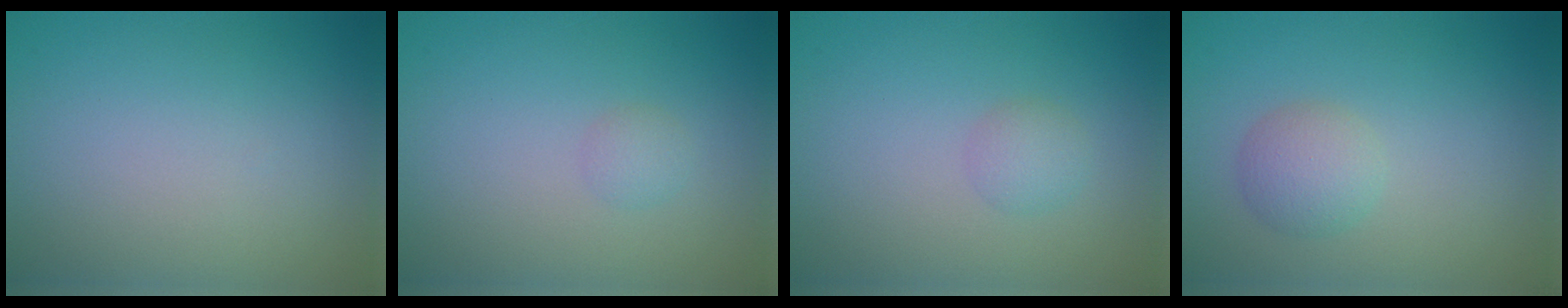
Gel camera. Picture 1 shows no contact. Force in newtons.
{"total": 1.0, "press": 1.0, "slide": 0.1}
{"total": 1.4, "press": 1.4, "slide": 0.0}
{"total": 2.5, "press": 2.5, "slide": 0.1}